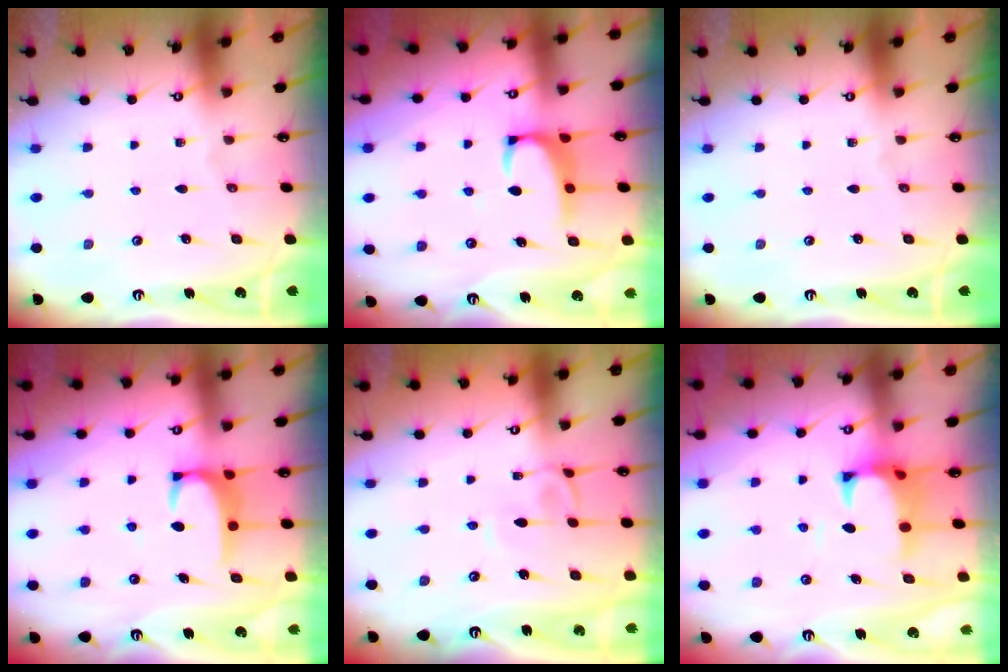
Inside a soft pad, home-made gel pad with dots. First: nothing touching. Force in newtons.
{"total": 2.4, "press": 2.3, "slide": 0.7}
{"total": 0.0}
{"total": 2.9, "press": 2.9, "slide": 0.3}
{"total": 2.4, "press": 2.4, "slide": 0.3}
{"total": 1.7, "press": 1.3, "slide": 1.1}